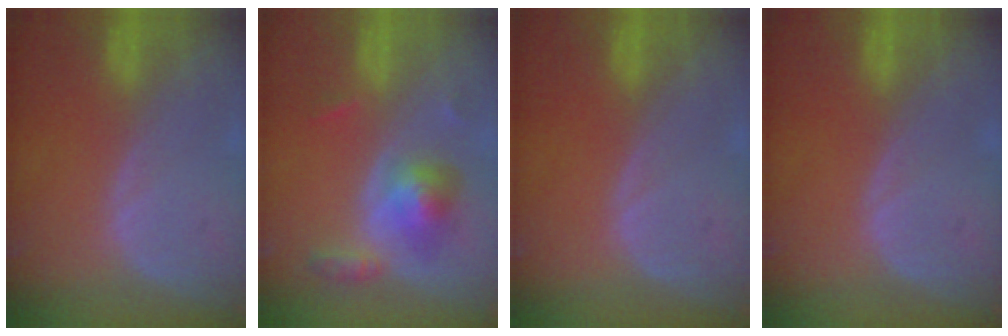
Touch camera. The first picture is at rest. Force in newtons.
{"total": 5.7, "press": 5.7, "slide": 0.4}
{"total": 0.0}
{"total": 0.0}